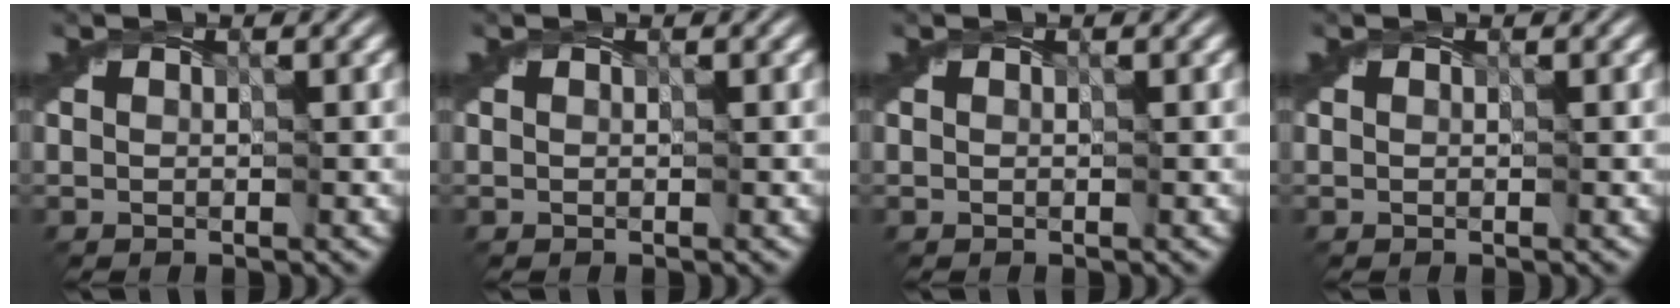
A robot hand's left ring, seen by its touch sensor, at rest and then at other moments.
{"total": 0.0}
{"total": 0.0}
{"total": 0.0}